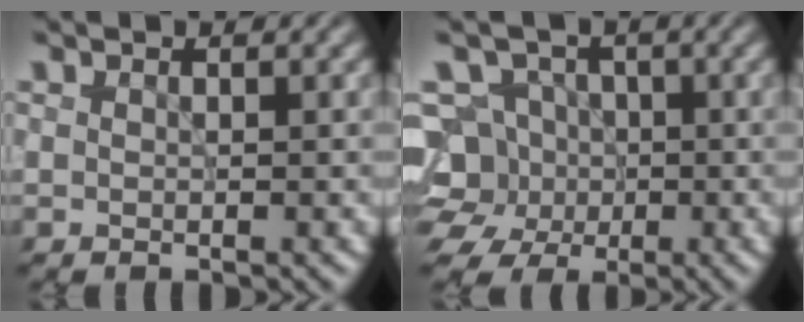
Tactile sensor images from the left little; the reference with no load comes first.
{"total": 8.8, "force": [-1.4, 7.9, 3.5], "torque": [-0.059, 0.018, -0.062]}